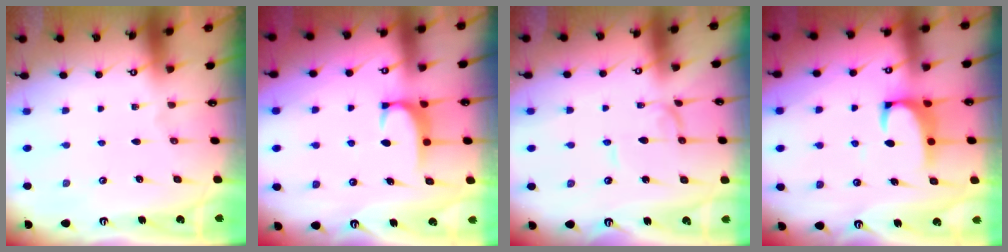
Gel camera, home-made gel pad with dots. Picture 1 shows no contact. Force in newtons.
{"total": 1.8, "press": 1.7, "slide": 0.5}
{"total": 1.1, "press": 1.1, "slide": 0.0}
{"total": 2.1, "press": 1.9, "slide": 1.0}